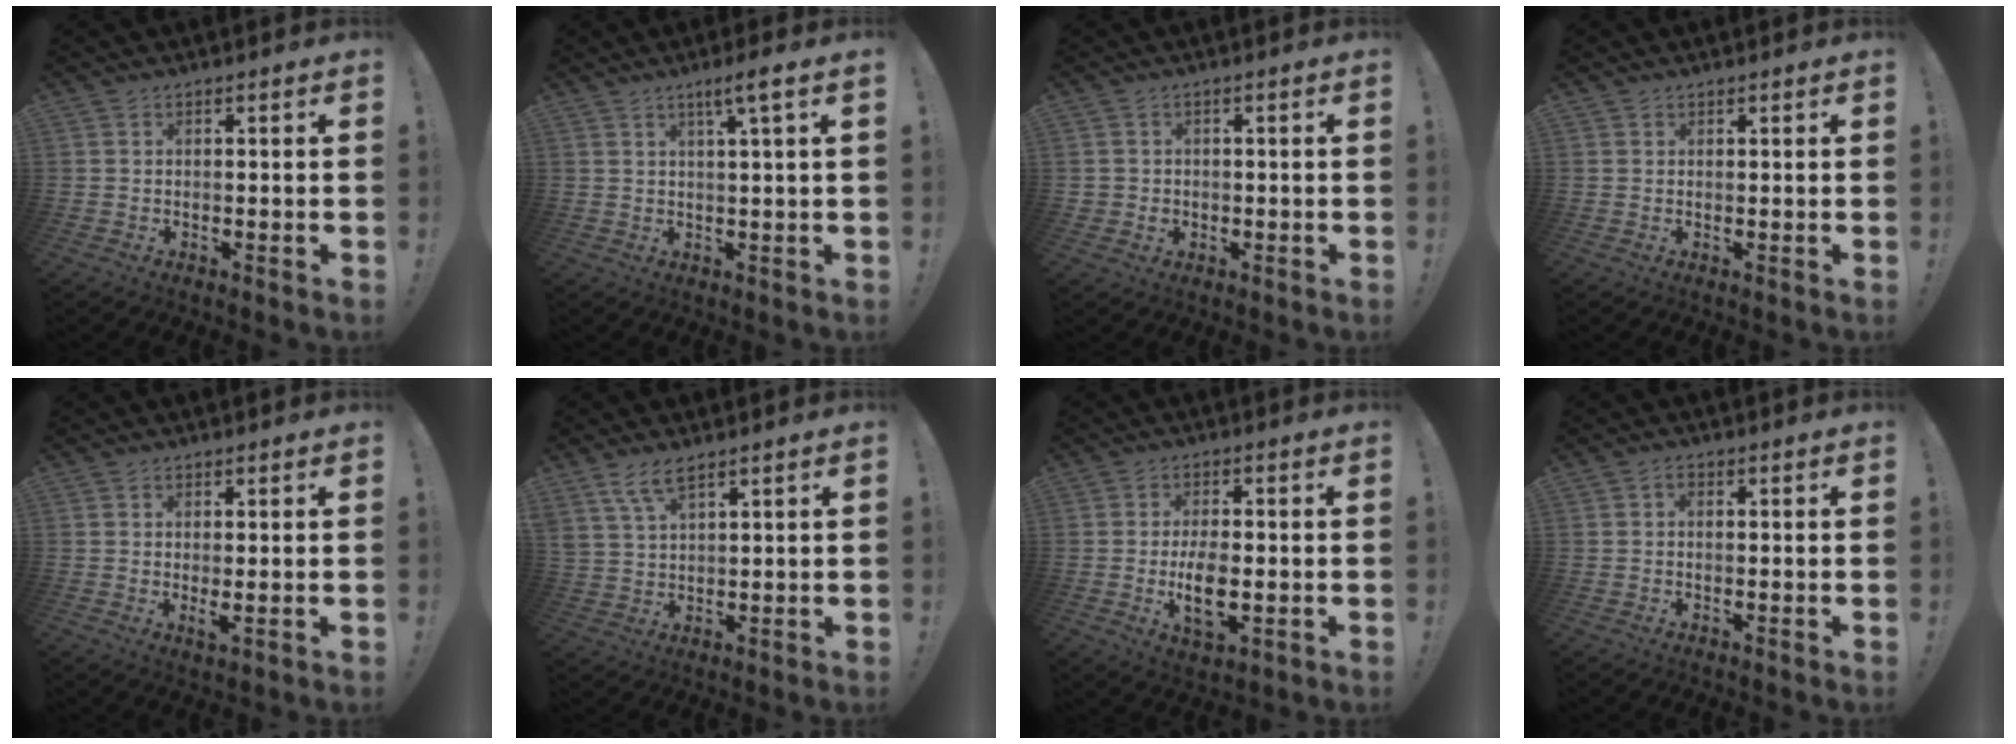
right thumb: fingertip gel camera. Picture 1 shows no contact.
{"total": 4.7, "force": [2.4, -0.3, 4.0], "torque": [-0.060, -0.011, 0.032]}
{"total": 2.6, "force": [0.1, 2.4, 0.9], "torque": [-0.012, -0.001, 0.004]}
{"total": 0.8, "force": [0.7, 0.4, 0.0], "torque": [0.003, -0.003, 0.012]}
{"total": 2.8, "force": [0.8, 0.4, 2.7], "torque": [-0.036, -0.012, 0.014]}
{"total": 6.7, "force": [4.5, 2.5, 4.2], "torque": [-0.086, -0.013, 0.087]}
{"total": 8.6, "force": [-1.4, 4.2, 7.4], "torque": [-0.125, -0.009, -0.026]}
{"total": 1.0, "force": [-0.2, 0.7, 0.7], "torque": [-0.014, 0.005, -0.005]}